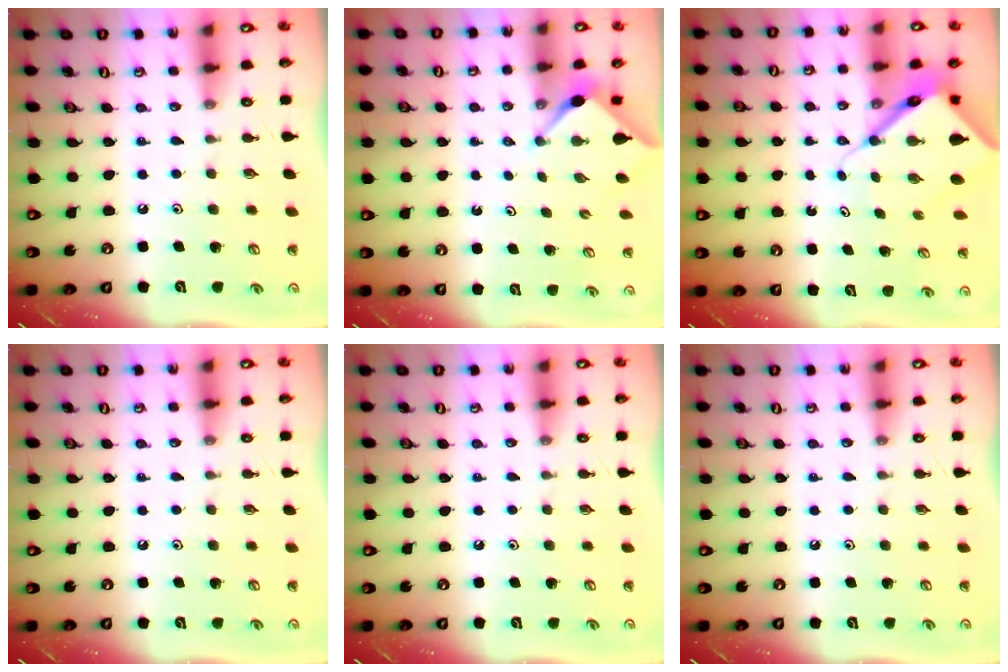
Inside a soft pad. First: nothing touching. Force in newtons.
{"total": 3.1, "press": 3.0, "slide": 0.3}
{"total": 8.8, "press": 8.7, "slide": 0.9}
{"total": 0.0}
{"total": 0.0}
{"total": 0.0}